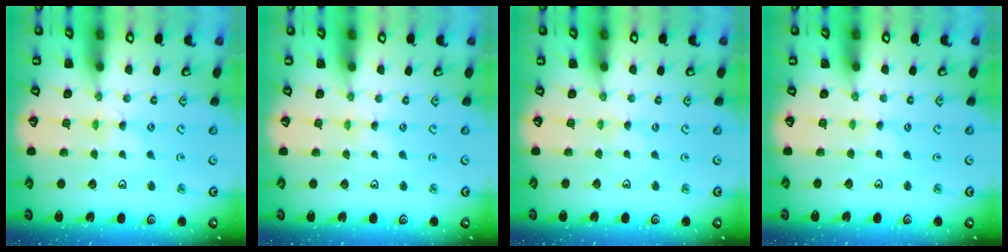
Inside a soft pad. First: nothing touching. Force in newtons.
{"total": 0.0}
{"total": 0.9, "press": 0.9, "slide": 0.2}
{"total": 1.2, "press": 1.2, "slide": 0.3}